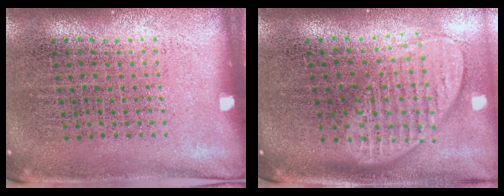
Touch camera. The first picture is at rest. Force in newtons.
{"total": 2.0, "press": 1.5, "slide": 1.2}